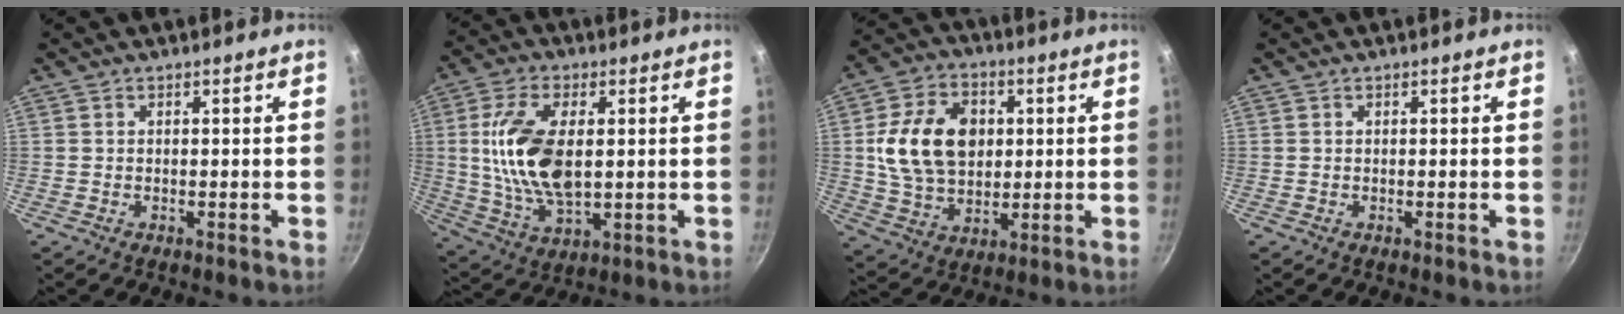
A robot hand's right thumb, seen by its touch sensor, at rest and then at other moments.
{"total": 15.5, "force": [1.6, 7.8, 13.3], "torque": [-0.264, -0.009, 0.037]}
{"total": 16.5, "force": [2.4, 11.9, 11.2], "torque": [-0.169, 0.003, 0.046]}
{"total": 0.0}